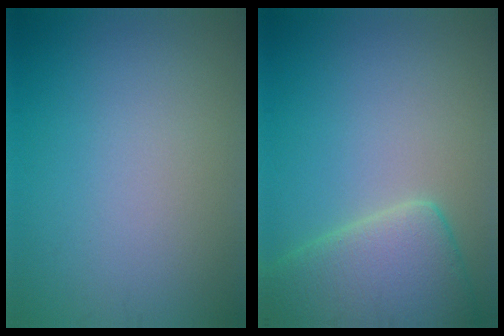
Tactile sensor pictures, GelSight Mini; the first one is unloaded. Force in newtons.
{"total": 7.1, "press": 7.0, "slide": 0.6}